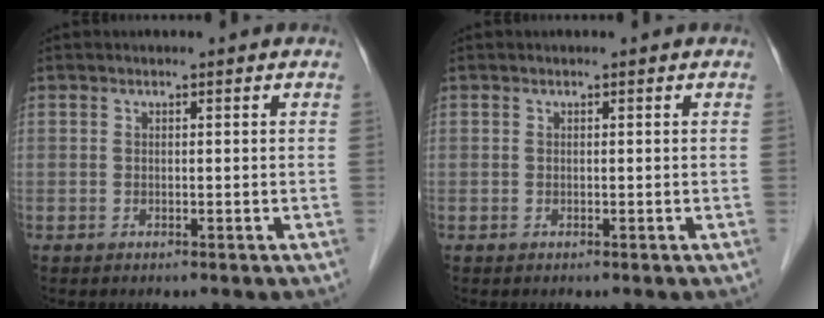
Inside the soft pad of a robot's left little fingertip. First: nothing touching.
{"total": 0.0}